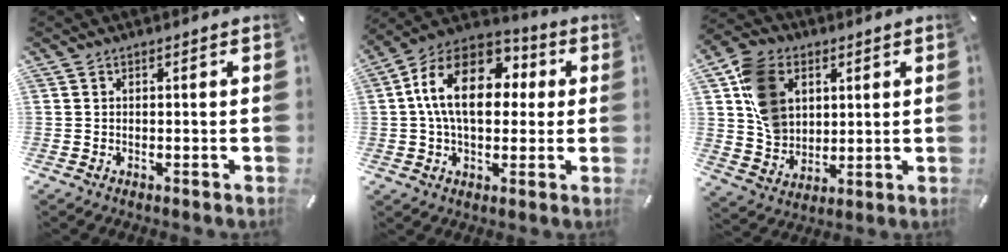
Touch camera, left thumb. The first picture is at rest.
{"total": 17.5, "force": [2.8, 11.7, 12.7], "torque": [-0.249, 0.008, 0.048]}
{"total": 12.8, "force": [4.0, 10.5, 6.1], "torque": [-0.128, 0.008, 0.082]}